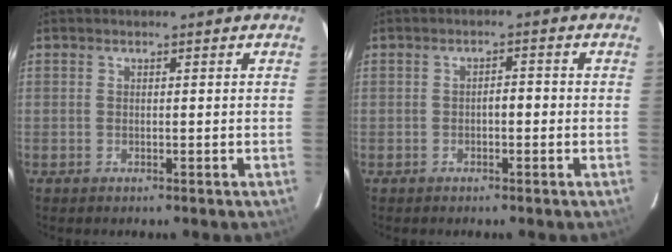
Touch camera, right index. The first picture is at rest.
{"total": 1.9, "force": [-0.5, 0.7, 1.7], "torque": [-0.022, 0.006, -0.009]}